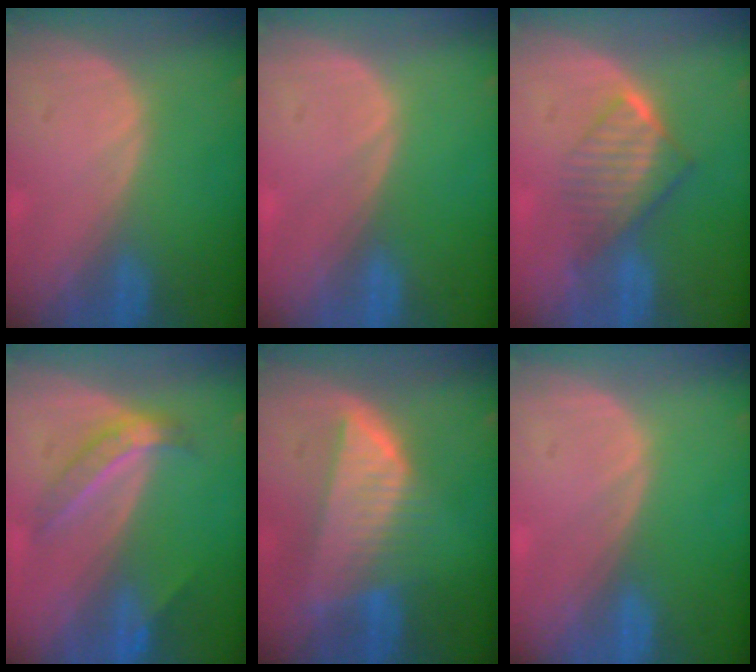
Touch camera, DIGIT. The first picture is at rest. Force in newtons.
{"total": 0.0}
{"total": 6.4, "press": 5.8, "slide": 2.8}
{"total": 5.0, "press": 4.6, "slide": 2.0}
{"total": 8.2, "press": 7.2, "slide": 3.9}
{"total": 0.0}